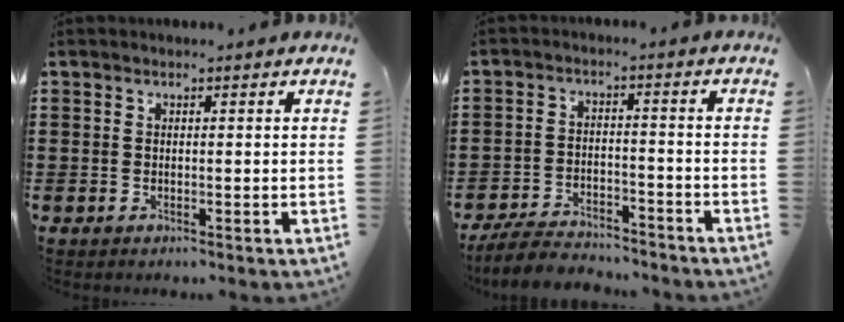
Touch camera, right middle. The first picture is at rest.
{"total": 5.4, "force": [-5.2, 0.7, 1.5], "torque": [-0.037, 0.000, -0.102]}